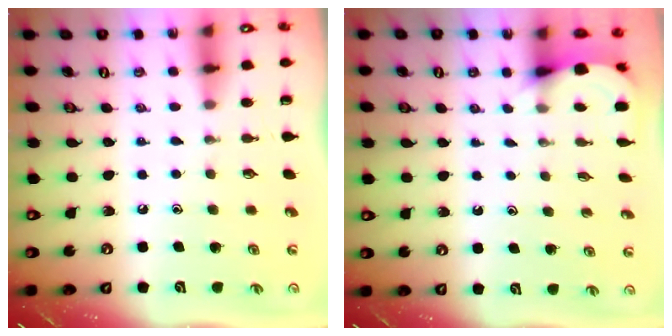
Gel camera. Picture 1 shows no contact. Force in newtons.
{"total": 4.2, "press": 4.2, "slide": 0.4}